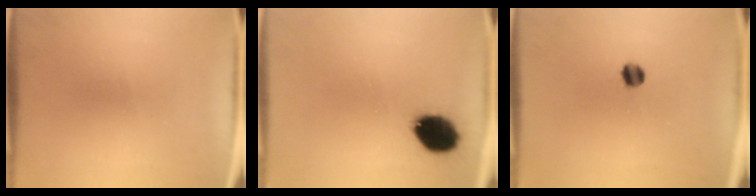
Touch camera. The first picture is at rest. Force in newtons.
{"total": 10.9}
{"total": 3.3}